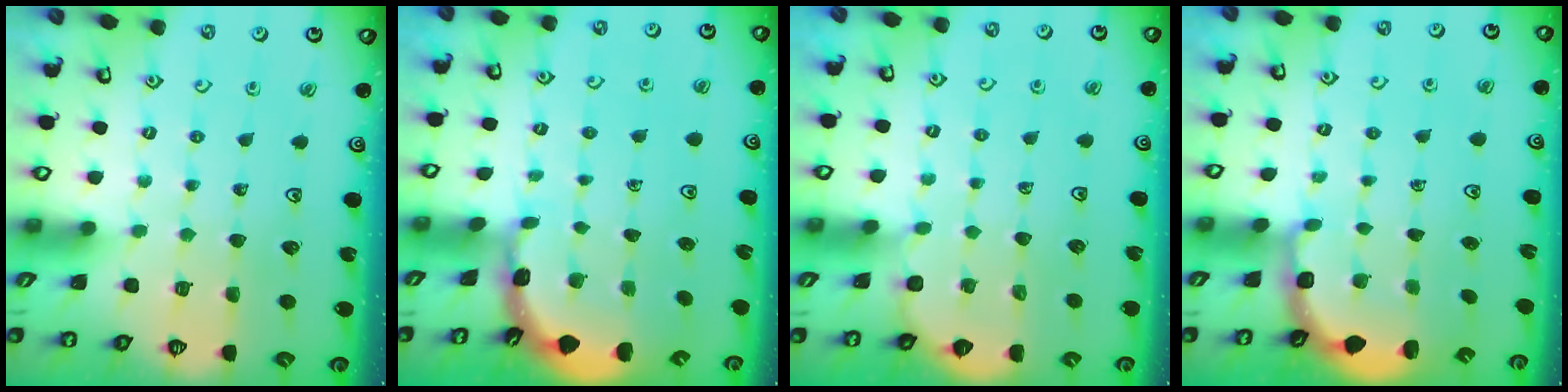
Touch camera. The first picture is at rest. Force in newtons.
{"total": 1.8, "press": 1.8, "slide": 0.1}
{"total": 2.9, "press": 2.9, "slide": 0.3}
{"total": 3.0, "press": 2.6, "slide": 1.5}